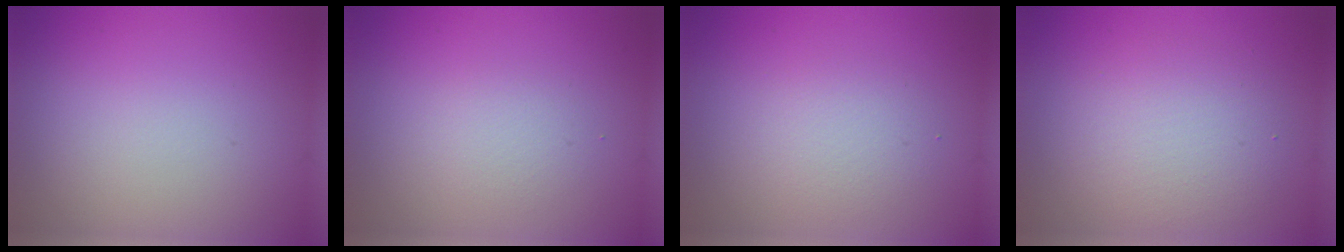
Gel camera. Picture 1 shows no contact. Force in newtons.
{"total": 1.4, "press": 1.4, "slide": 0.0}
{"total": 2.2, "press": 2.2, "slide": 0.1}
{"total": 3.9, "press": 3.9, "slide": 0.2}